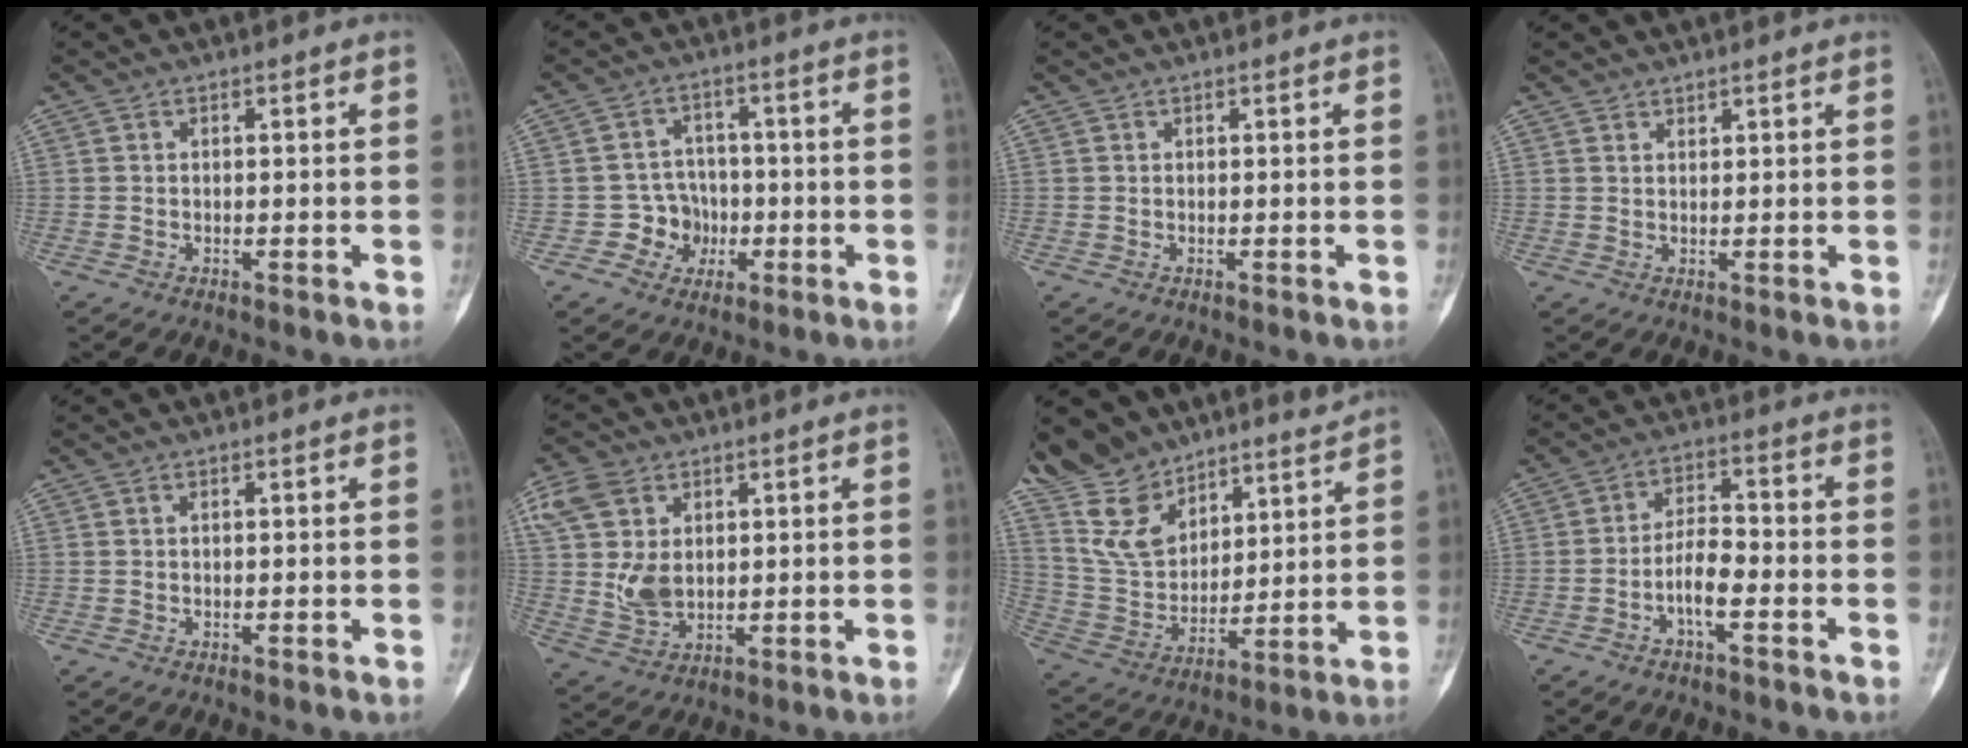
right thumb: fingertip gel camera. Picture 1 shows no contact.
{"total": 5.9, "force": [-1.7, 5.5, 1.3], "torque": [0.021, 0.018, -0.029]}
{"total": 0.0}
{"total": 1.4, "force": [1.4, 0.4, 0.2], "torque": [0.010, -0.008, 0.020]}
{"total": 0.0}
{"total": 9.7, "force": [2.6, 6.9, 6.3], "torque": [-0.118, -0.008, 0.058]}
{"total": 16.1, "force": [14.2, 6.5, 4.0], "torque": [-0.042, -0.081, 0.273]}
{"total": 6.3, "force": [-2.8, 2.2, 5.1], "torque": [-0.095, 0.031, -0.054]}